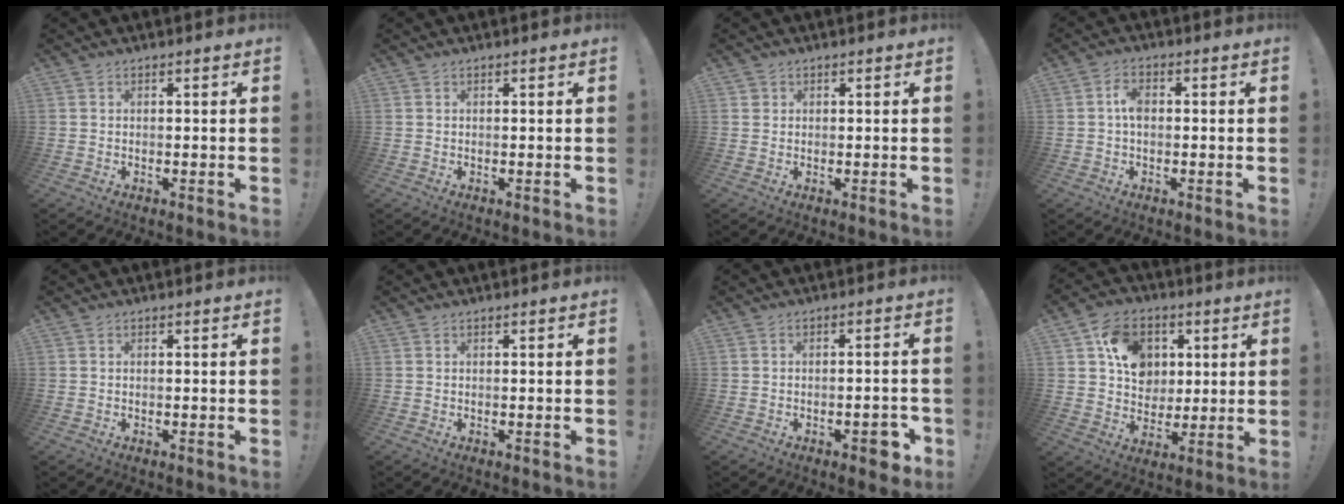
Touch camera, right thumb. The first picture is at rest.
{"total": 0.0}
{"total": 1.3, "force": [0.7, 1.1, 0.2], "torque": [-0.004, 0.002, 0.013]}
{"total": 4.1, "force": [0.2, 2.6, 3.2], "torque": [-0.043, 0.004, 0.002]}
{"total": 0.0}
{"total": 0.0}
{"total": 5.6, "force": [-3.0, 2.3, 4.2], "torque": [-0.039, 0.010, -0.047]}
{"total": 14.3, "force": [4.8, 11.7, 6.7], "torque": [-0.092, -0.012, 0.099]}